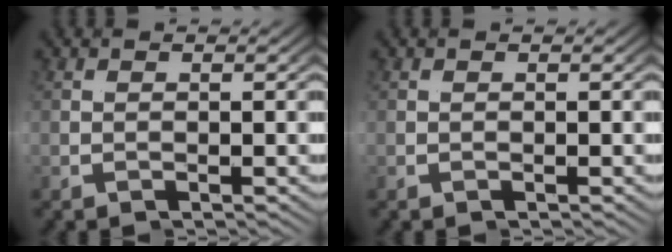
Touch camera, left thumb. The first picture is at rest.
{"total": 0.0}